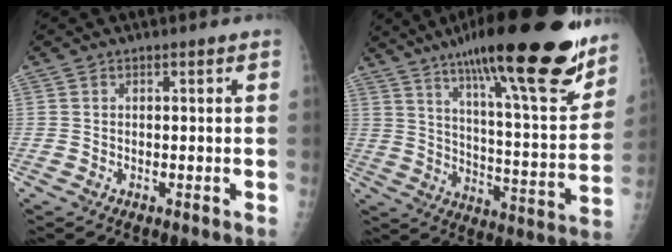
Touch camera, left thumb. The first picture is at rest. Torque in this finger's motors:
{"motor_torque": [1.74, -0.94, 1.64, -1.14, 0.32]}